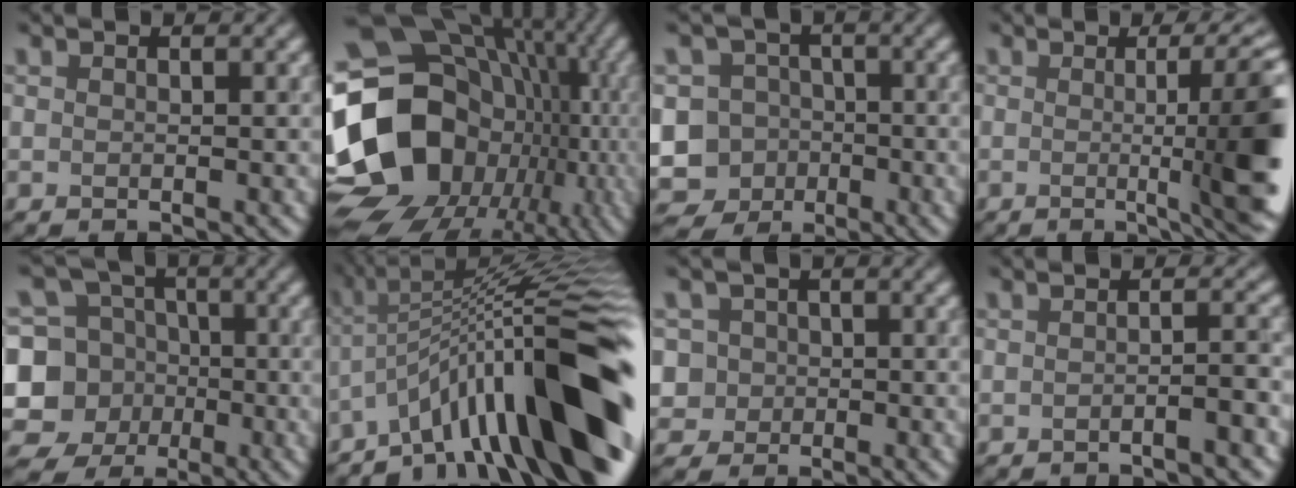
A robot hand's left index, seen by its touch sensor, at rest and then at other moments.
{"total": 19.0, "force": [-3.0, 15.7, 10.2], "torque": [-0.187, 0.014, -0.043]}
{"total": 12.4, "force": [-5.5, 10.8, 2.6], "torque": [-0.078, -0.021, -0.104]}
{"total": 11.1, "force": [-0.5, 2.5, 10.8], "torque": [-0.117, 0.003, -0.001]}
{"total": 11.5, "force": [-3.3, 10.4, 3.6], "torque": [-0.102, -0.012, -0.070]}
{"total": 15.6, "force": [-5.9, 3.0, 14.2], "torque": [-0.196, 0.045, -0.099]}
{"total": 4.6, "force": [-0.5, 4.4, 1.2], "torque": [-0.016, 0.025, -0.030]}
{"total": 1.8, "force": [-1.2, 0.1, 1.4], "torque": [-0.016, 0.011, -0.023]}